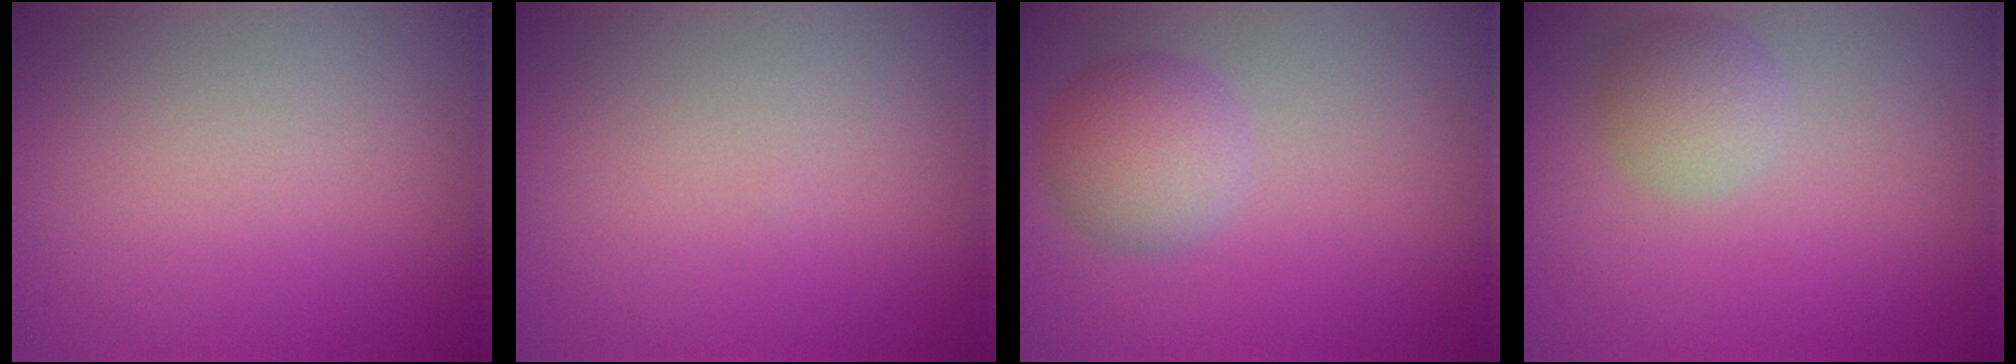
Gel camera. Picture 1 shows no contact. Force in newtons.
{"total": 0.0}
{"total": 3.7, "press": 3.7, "slide": 0.3}
{"total": 2.7, "press": 2.7, "slide": 0.1}